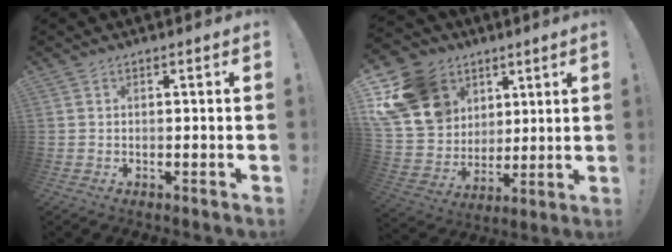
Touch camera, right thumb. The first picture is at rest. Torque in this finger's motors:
{"motor_torque": [1.34, 1.44, 0.53, 0.49, 0.10]}